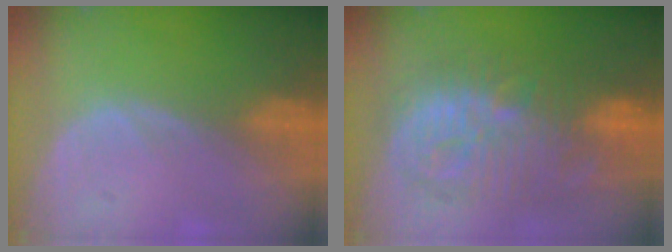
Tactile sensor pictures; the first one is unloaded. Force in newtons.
{"total": 11.6, "press": 11.5, "slide": 0.8}